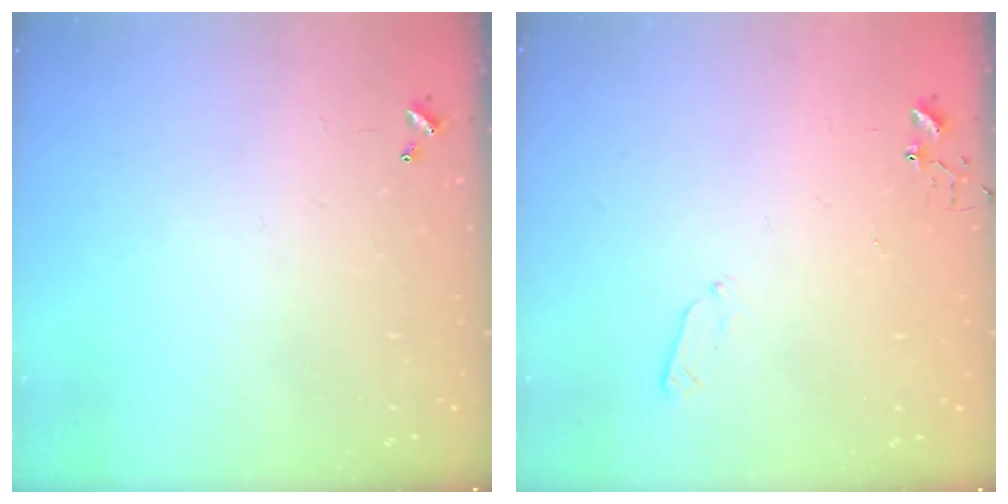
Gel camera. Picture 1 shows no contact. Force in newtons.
{"total": 3.4, "press": 3.4, "slide": 0.5}